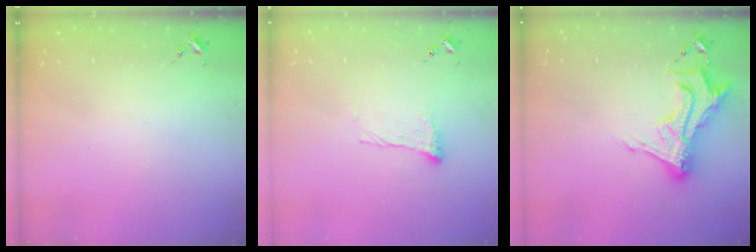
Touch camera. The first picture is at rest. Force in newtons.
{"total": 10.2, "press": 10.2, "slide": 0.7}
{"total": 15.5, "press": 15.5, "slide": 1.2}